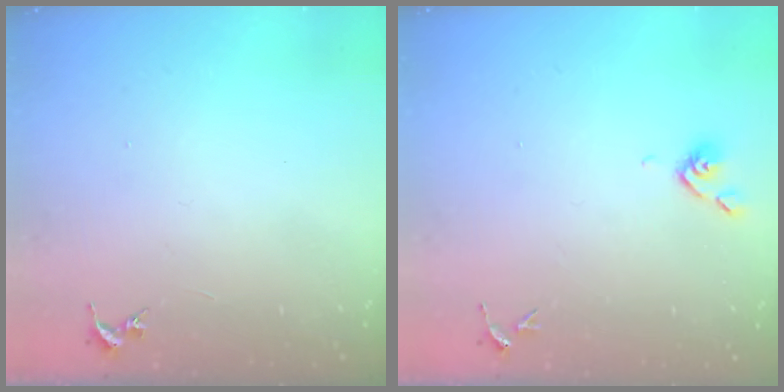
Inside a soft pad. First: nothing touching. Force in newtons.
{"total": 4.4, "press": 4.4, "slide": 0.7}